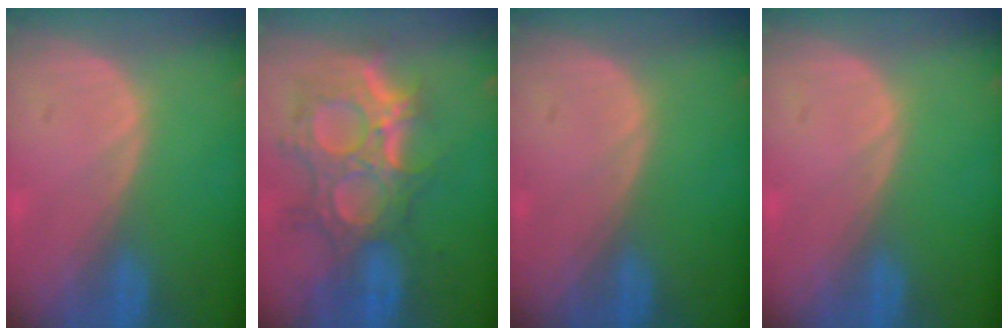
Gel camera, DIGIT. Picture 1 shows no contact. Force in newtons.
{"total": 12.0, "press": 10.7, "slide": 5.3}
{"total": 0.0}
{"total": 0.0}